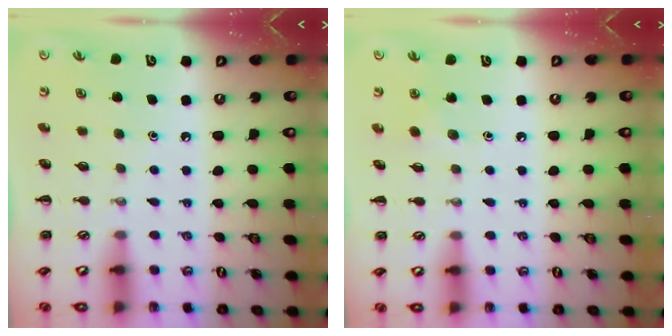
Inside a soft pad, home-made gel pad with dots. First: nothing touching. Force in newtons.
{"total": 2.1, "press": 2.0, "slide": 0.7}